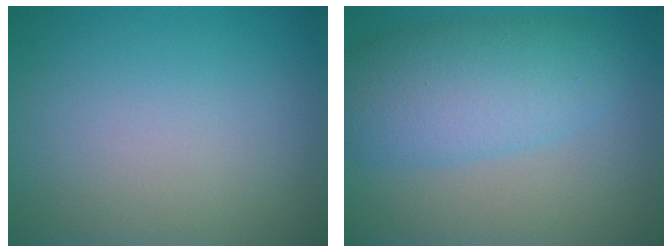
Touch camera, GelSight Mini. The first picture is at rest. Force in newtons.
{"total": 6.7, "press": 6.7, "slide": 0.1}